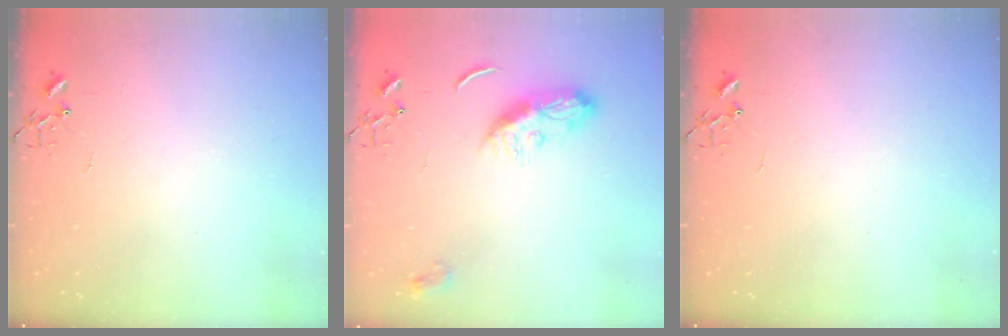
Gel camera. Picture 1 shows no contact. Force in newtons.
{"total": 10.9, "press": 10.9, "slide": 0.7}
{"total": 0.0}